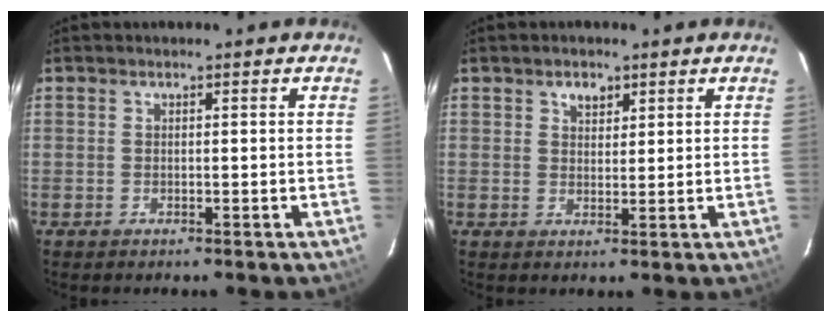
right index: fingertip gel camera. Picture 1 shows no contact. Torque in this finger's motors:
{"motor_torque": [0.04, 0.01, 0.08, 0.03]}